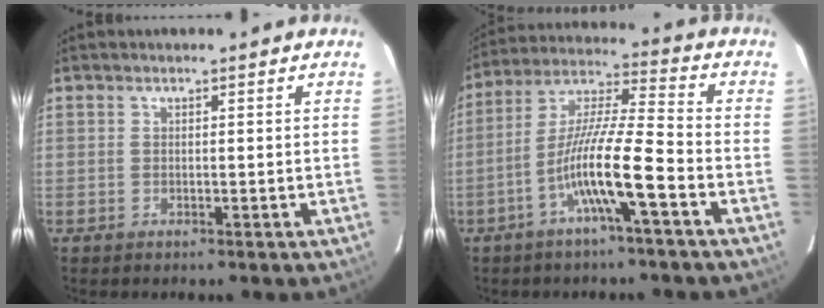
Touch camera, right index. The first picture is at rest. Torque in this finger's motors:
{"motor_torque": [1.35, -0.79, 0.94, 0.21]}